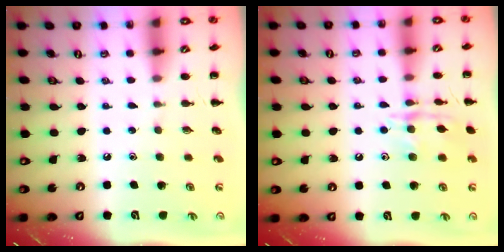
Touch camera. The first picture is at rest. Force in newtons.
{"total": 11.9, "press": 11.9, "slide": 0.6}